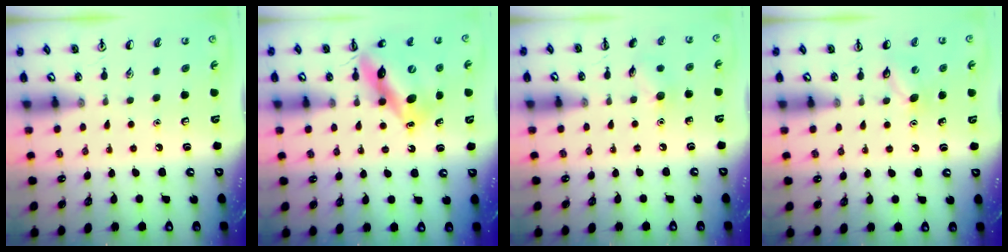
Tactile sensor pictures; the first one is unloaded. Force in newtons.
{"total": 13.3, "press": 12.7, "slide": 4.0}
{"total": 6.2, "press": 6.1, "slide": 1.2}
{"total": 6.0, "press": 5.8, "slide": 1.5}